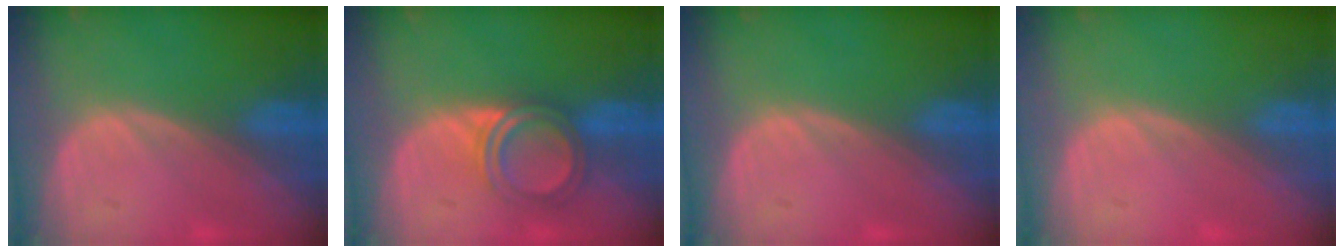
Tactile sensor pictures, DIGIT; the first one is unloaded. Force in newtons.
{"total": 4.9, "press": 4.6, "slide": 1.4}
{"total": 0.0}
{"total": 0.0}